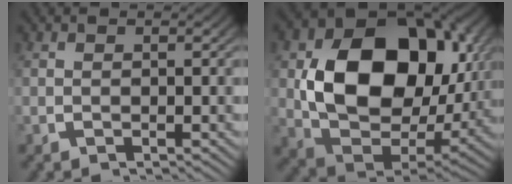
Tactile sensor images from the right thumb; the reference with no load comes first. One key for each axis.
{"total": 18.7, "fx": 1.7, "fy": 12.0, "fz": 14.3, "tx": -0.280, "ty": -0.042, "tz": 0.040}